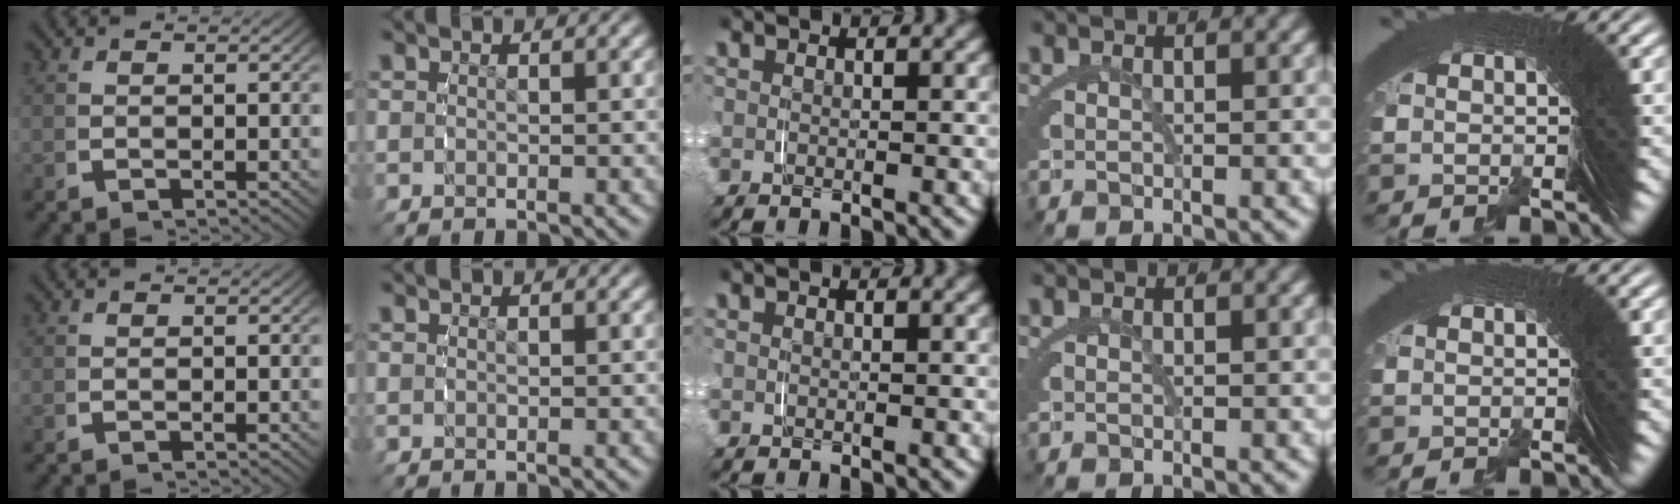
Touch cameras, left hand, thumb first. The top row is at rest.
{}